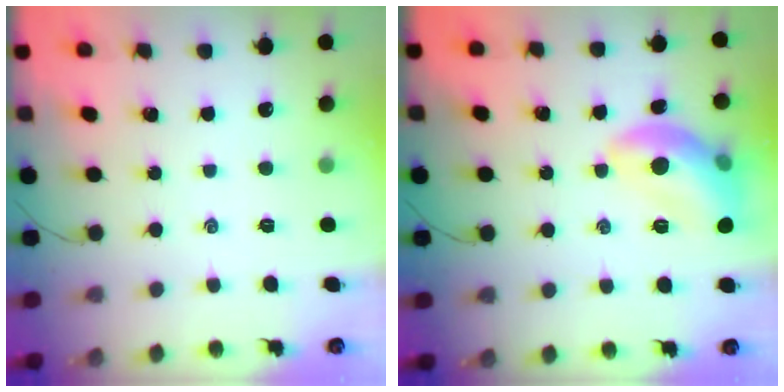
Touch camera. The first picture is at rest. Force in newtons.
{"total": 12.5, "press": 12.4, "slide": 0.9}